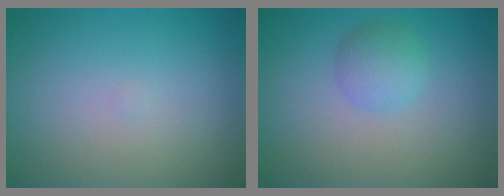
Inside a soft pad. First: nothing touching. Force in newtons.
{"total": 2.2, "press": 2.2, "slide": 0.0}